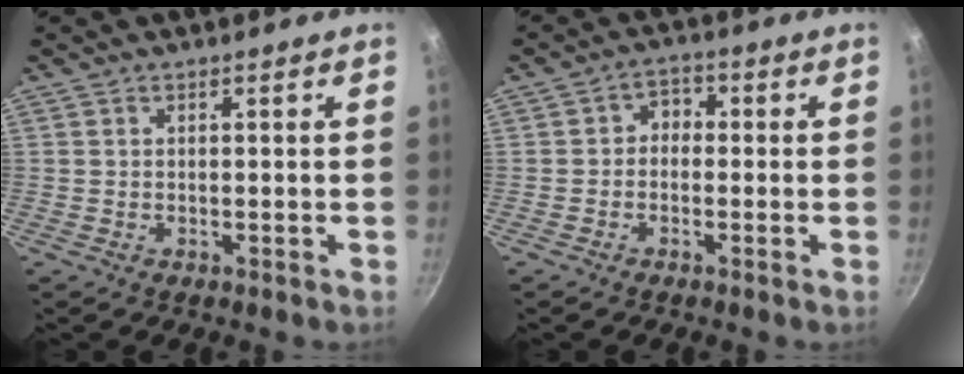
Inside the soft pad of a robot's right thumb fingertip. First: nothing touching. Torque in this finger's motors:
{"motor_torque": [-0.09, 0.13, 0.16, -0.06, 0.04]}